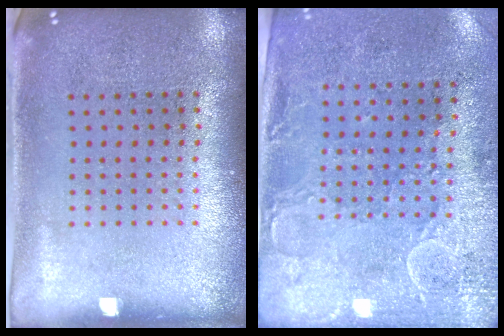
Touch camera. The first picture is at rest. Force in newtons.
{"total": 3.0, "press": 2.3, "slide": 1.9}